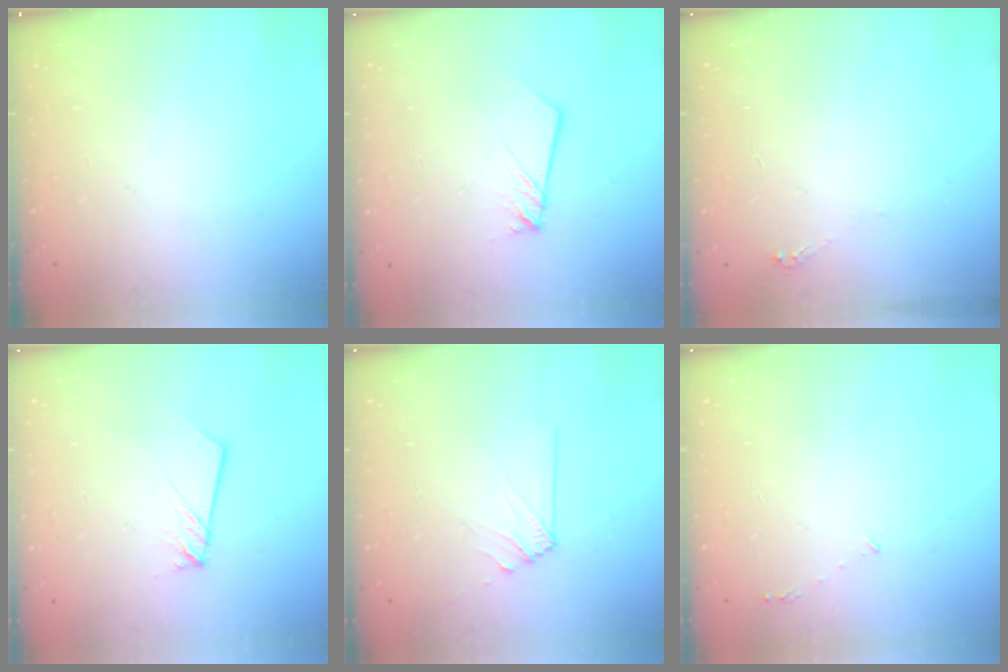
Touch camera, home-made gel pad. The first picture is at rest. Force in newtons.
{"total": 2.0, "press": 2.0, "slide": 0.2}
{"total": 2.5, "press": 2.5, "slide": 0.3}
{"total": 2.0, "press": 2.0, "slide": 0.2}
{"total": 6.2, "press": 6.2, "slide": 0.9}
{"total": 3.2, "press": 3.2, "slide": 0.2}